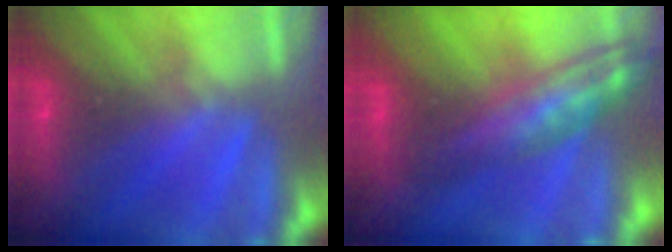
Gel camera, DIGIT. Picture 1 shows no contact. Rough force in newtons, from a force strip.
{"total": 2.8}